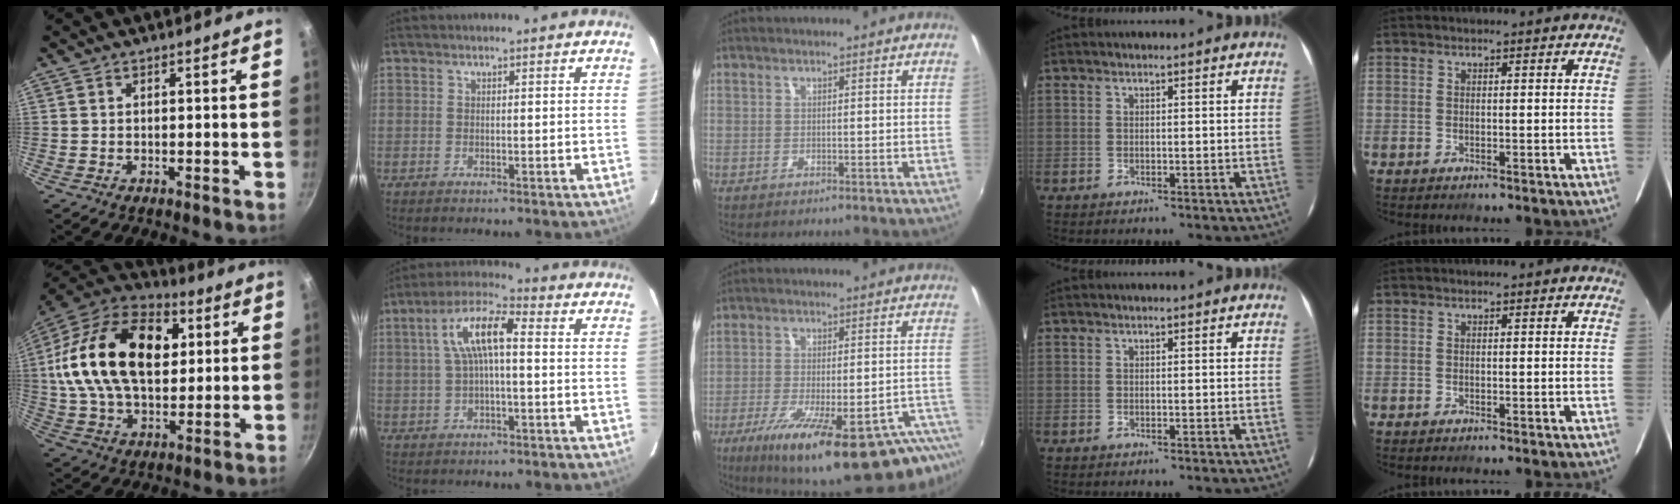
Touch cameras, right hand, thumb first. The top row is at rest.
{"thumb": {"total": 27.9, "force": [5.4, 17.5, 21.1], "torque": [-0.363, 0.016, 0.081]}, "index": {"total": 9.0, "force": [0.8, 2.7, 8.6], "torque": [-0.167, 0.024, 0.016]}, "middle": {"total": 24.9, "force": [-17.1, 4.7, 17.5], "torque": [-0.248, -0.052, -0.239]}}